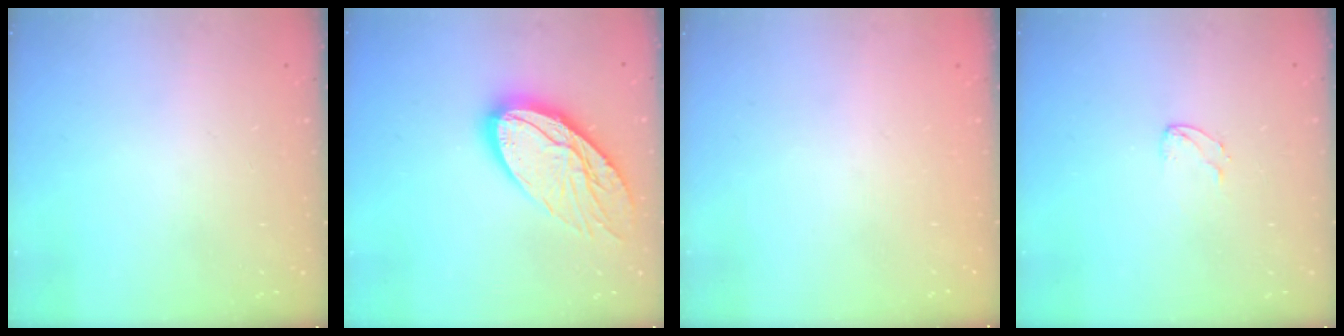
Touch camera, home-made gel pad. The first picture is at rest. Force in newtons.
{"total": 19.1, "press": 19.1, "slide": 1.4}
{"total": 0.0}
{"total": 3.1, "press": 3.1, "slide": 0.2}